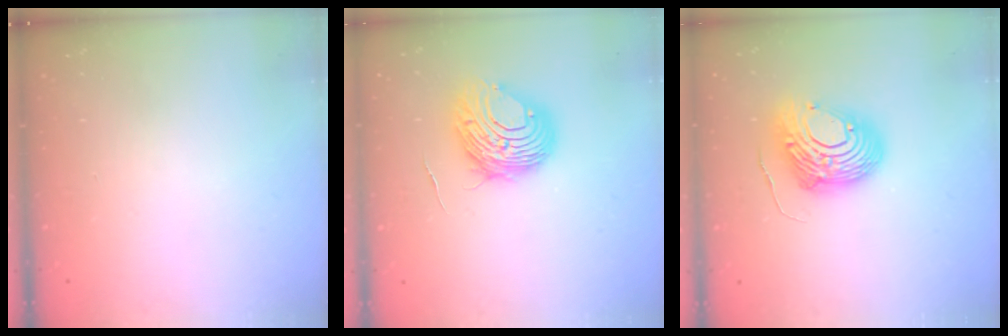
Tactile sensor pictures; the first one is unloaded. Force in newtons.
{"total": 9.5, "press": 9.5, "slide": 1.0}
{"total": 12.6, "press": 12.6, "slide": 1.4}